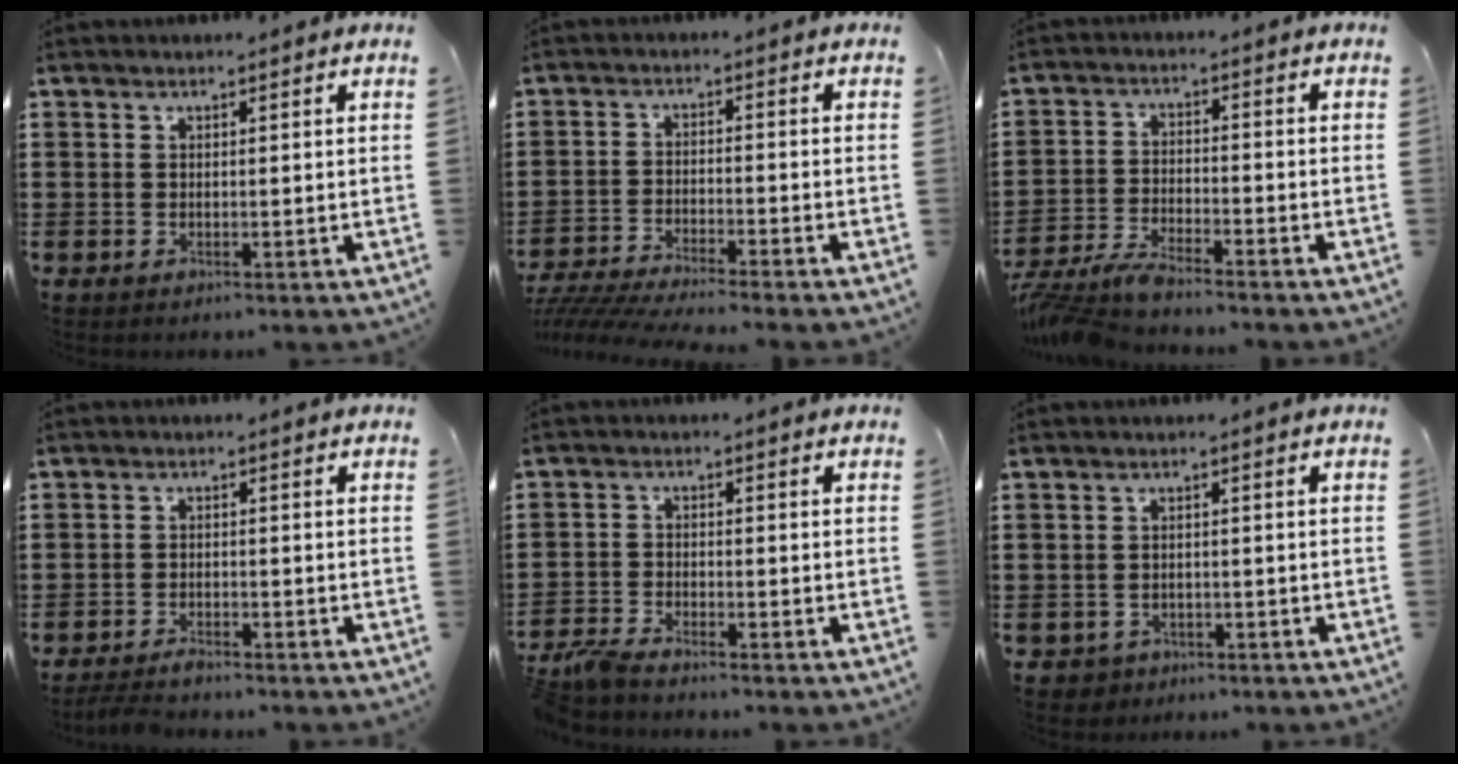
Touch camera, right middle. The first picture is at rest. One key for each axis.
{"total": 4.4, "fx": -4.3, "fy": -0.4, "fz": 1.2, "tx": -0.035, "ty": -0.015, "tz": -0.089}
{"total": 5.1, "fx": -4.7, "fy": 0.2, "fz": 2.0, "tx": -0.055, "ty": -0.014, "tz": -0.094}
{"total": 2.0, "fx": -1.9, "fy": 0.1, "fz": 0.6, "tx": -0.015, "ty": 0.000, "tz": -0.038}
{"total": 3.3, "fx": -3.0, "fy": 0.2, "fz": 1.2, "tx": -0.044, "ty": -0.005, "tz": -0.068}
{"total": 1.3, "fx": -1.0, "fy": 0.8, "fz": -0.1, "tx": -0.005, "ty": 0.001, "tz": -0.025}